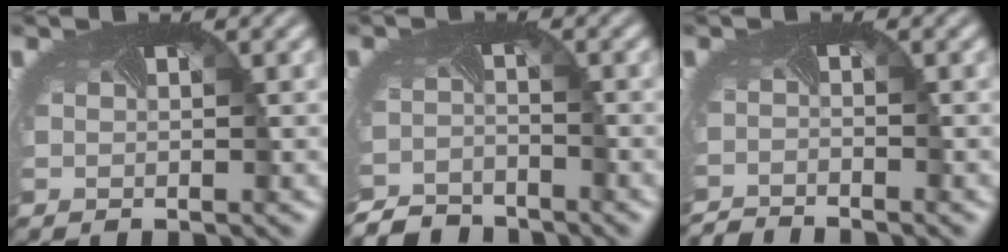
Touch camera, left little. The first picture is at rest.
{"total": 4.2, "force": [-4.1, 0.8, 0.1], "torque": [-0.005, -0.022, -0.077]}
{"total": 2.4, "force": [-2.3, -0.4, -0.5], "torque": [-0.001, -0.017, -0.048]}